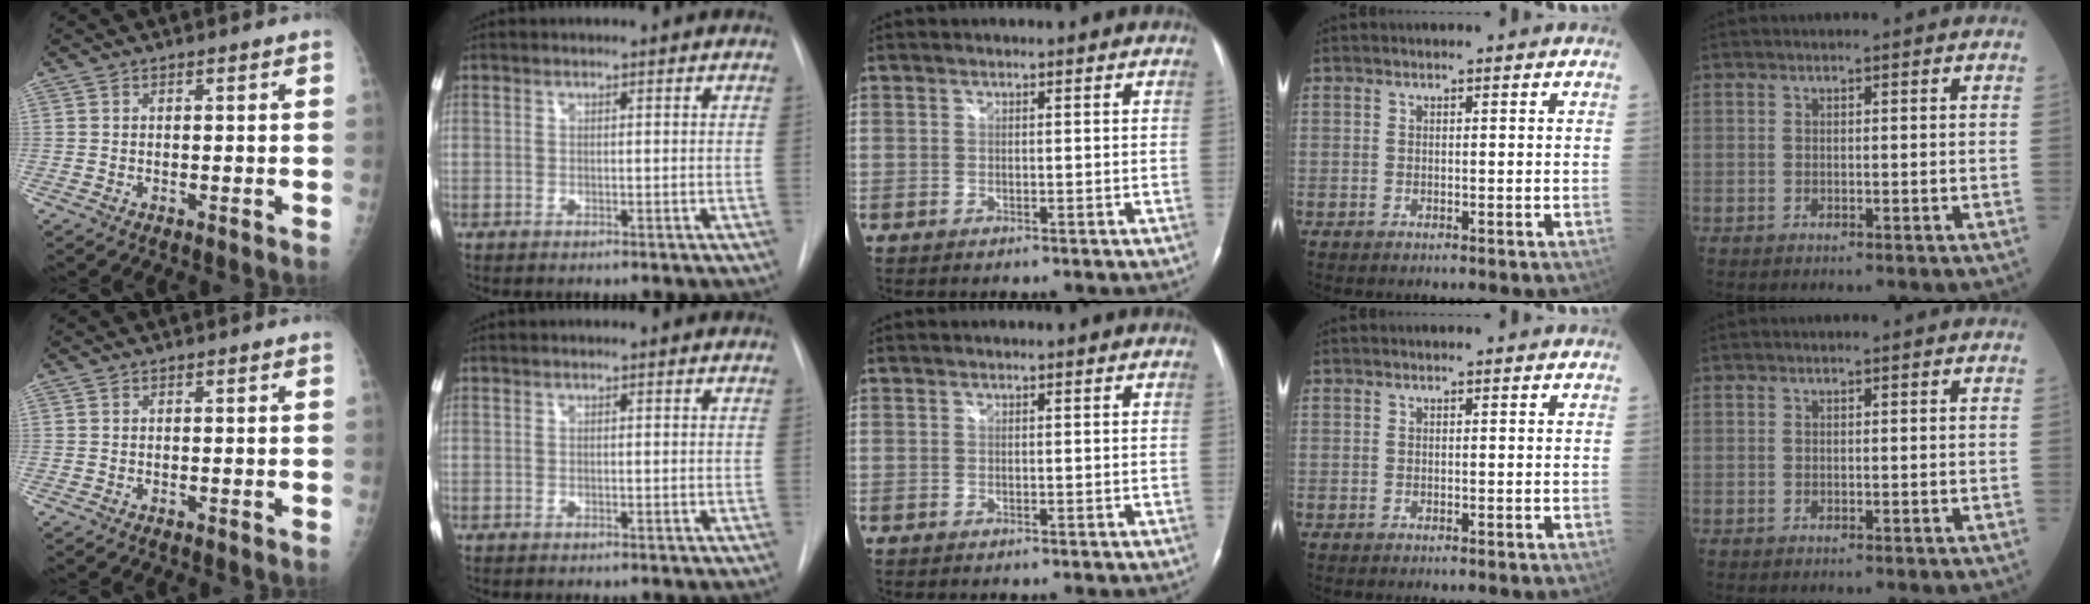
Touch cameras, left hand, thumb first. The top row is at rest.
{}